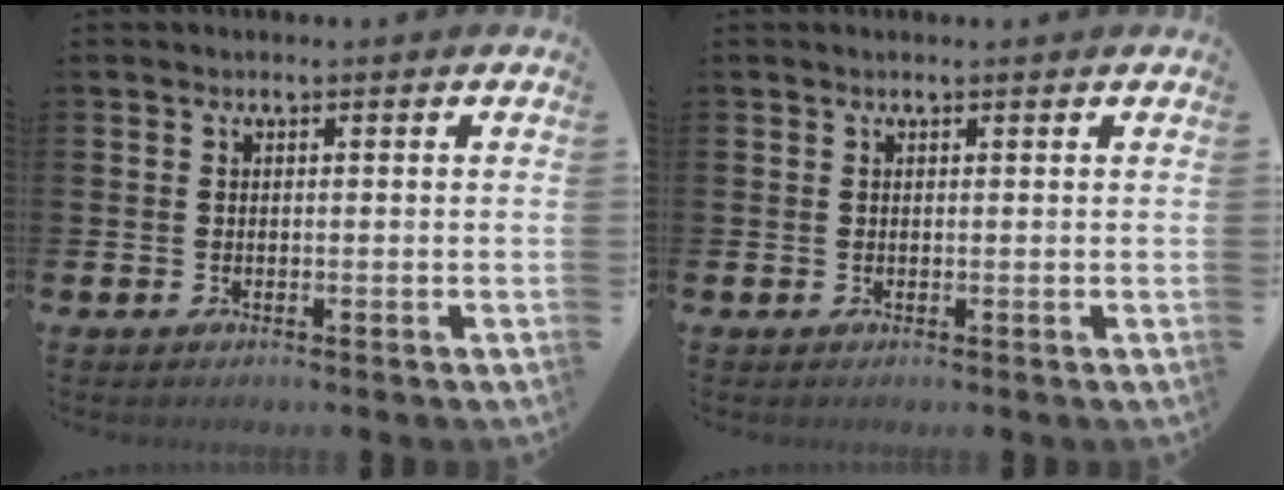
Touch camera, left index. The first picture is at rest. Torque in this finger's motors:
{"motor_torque": [0.15, -0.34, -0.02, -0.01]}